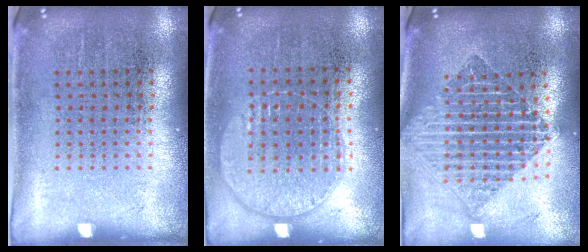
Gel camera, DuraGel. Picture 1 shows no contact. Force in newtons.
{"total": 1.0, "press": 0.9, "slide": 0.4}
{"total": 2.2, "press": 1.8, "slide": 1.3}